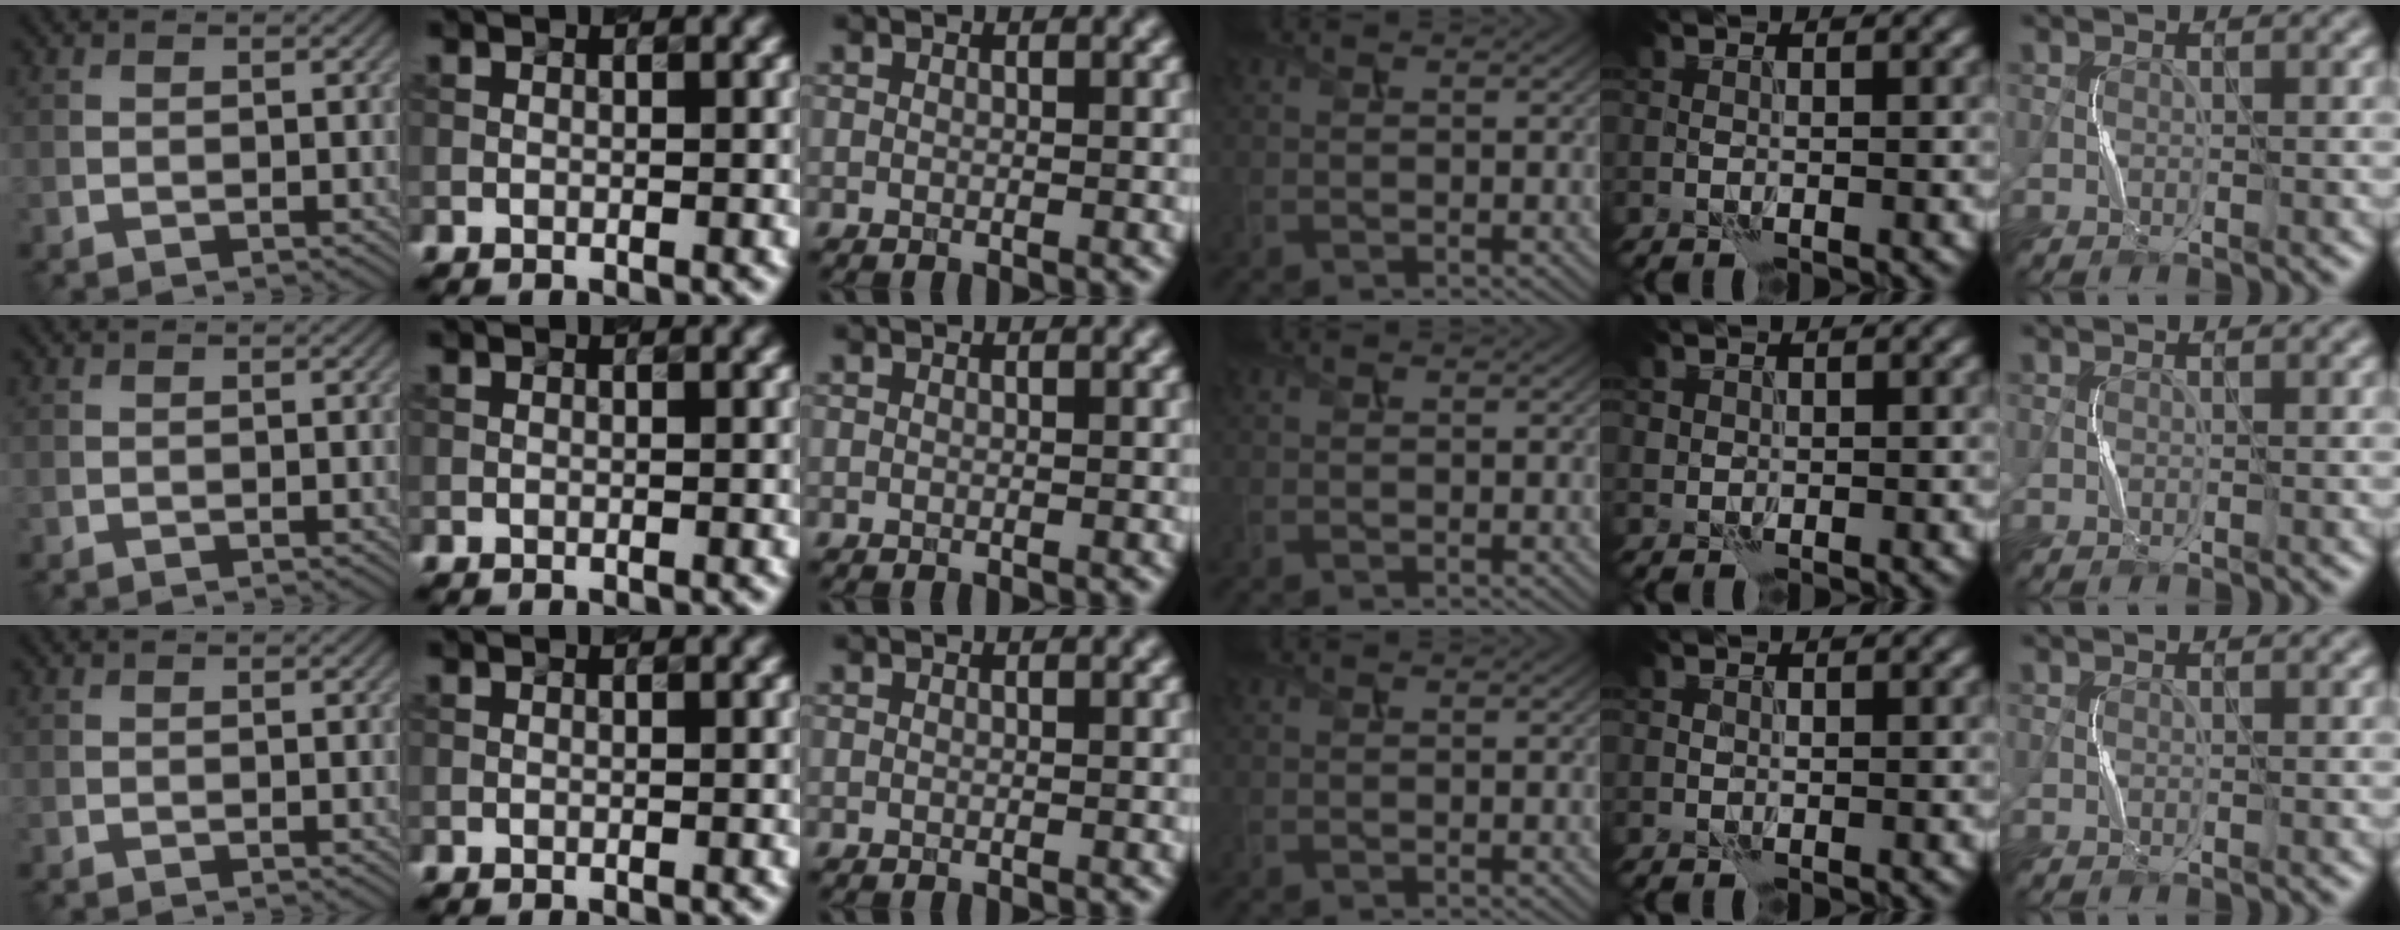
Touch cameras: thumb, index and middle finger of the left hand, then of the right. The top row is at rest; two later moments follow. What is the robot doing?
{"motion": "press", "object": "toy piano key"}